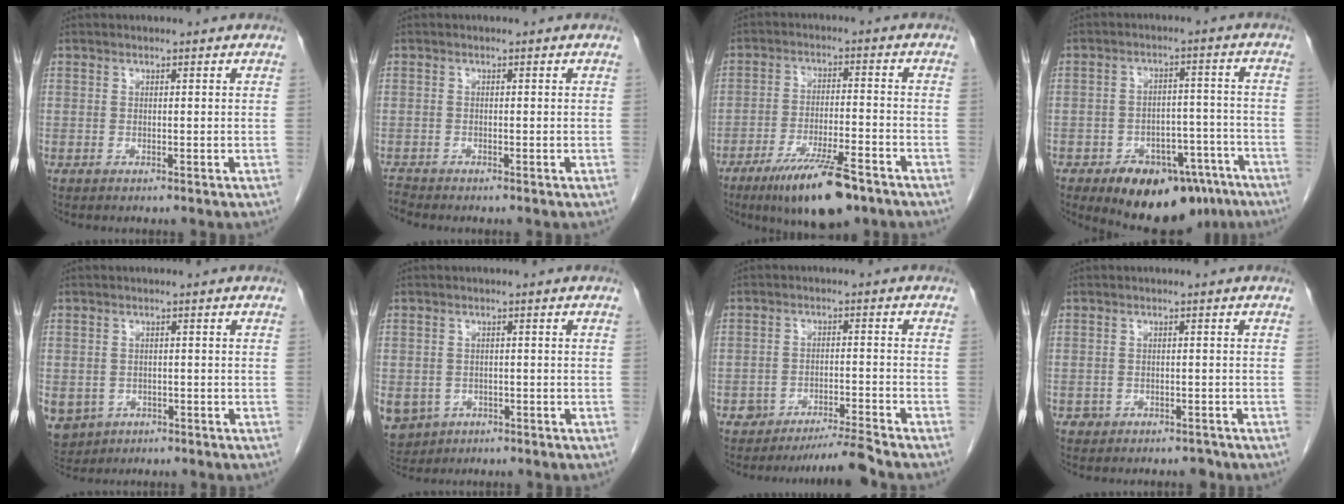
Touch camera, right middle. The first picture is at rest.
{"total": 1.3, "force": [-1.2, -0.1, -0.2], "torque": [0.003, -0.009, -0.024]}
{"total": 11.9, "force": [-8.1, 2.4, 8.3], "torque": [-0.142, -0.018, -0.133]}
{"total": 14.9, "force": [-10.5, 7.7, 7.3], "torque": [-0.085, 0.027, -0.147]}
{"total": 8.9, "force": [-3.6, 7.7, 2.8], "torque": [-0.084, 0.002, -0.045]}
{"total": 9.8, "force": [-4.0, 8.3, 3.2], "torque": [-0.096, 0.001, -0.051]}
{"total": 4.3, "force": [-4.0, -0.9, 1.2], "torque": [-0.019, -0.010, -0.068]}
{"total": 1.9, "force": [-1.4, 1.2, 0.0], "torque": [0.002, 0.007, -0.020]}